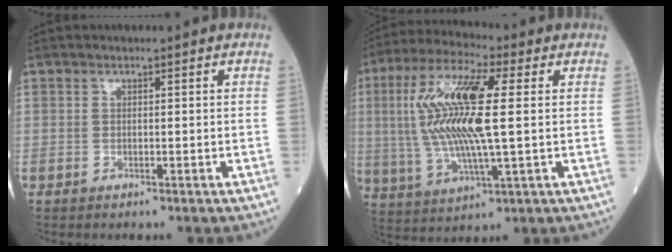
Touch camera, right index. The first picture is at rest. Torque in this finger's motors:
{"motor_torque": [2.14, 0.00, 1.05, 0.21]}